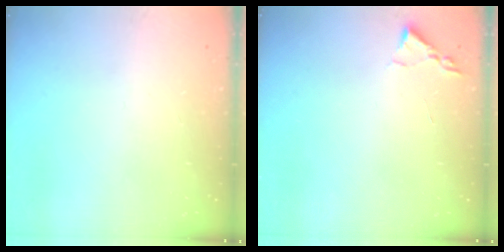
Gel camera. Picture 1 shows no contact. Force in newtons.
{"total": 1.8, "press": 1.8, "slide": 0.3}